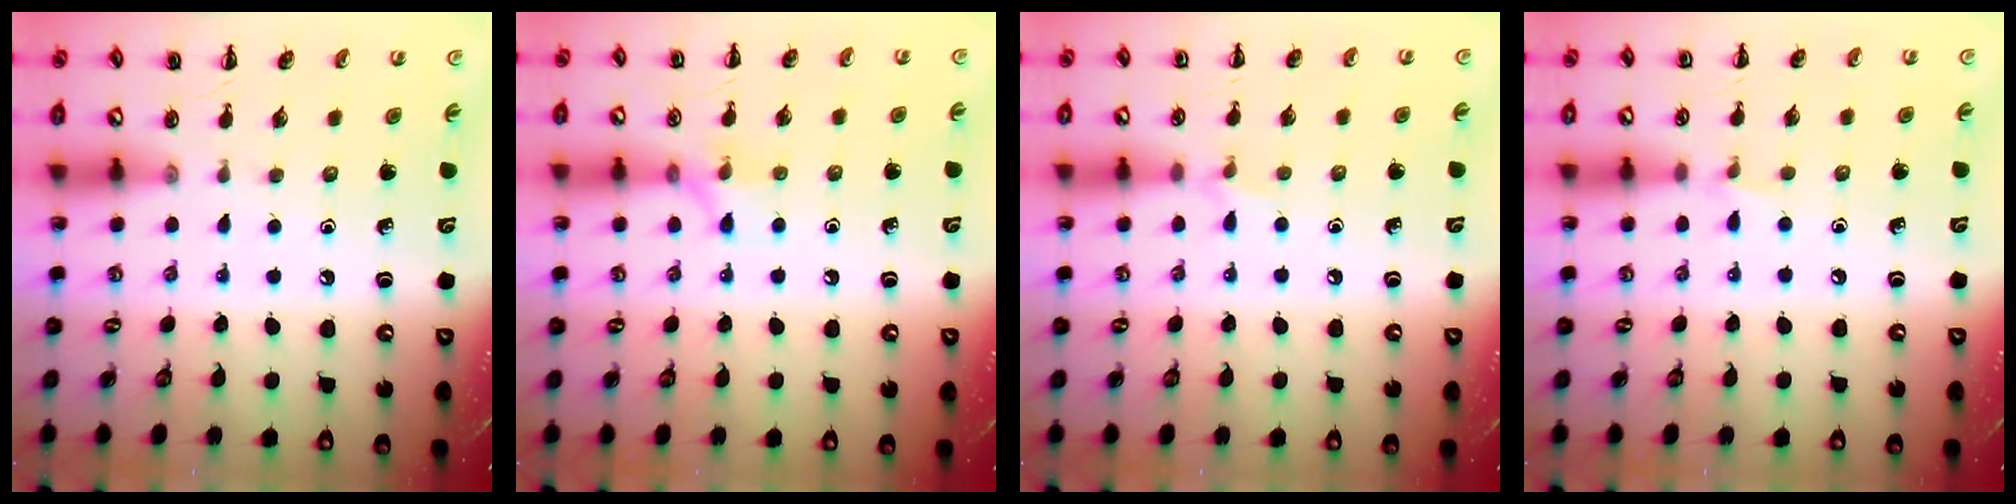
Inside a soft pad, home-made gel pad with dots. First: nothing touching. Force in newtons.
{"total": 5.6, "press": 5.5, "slide": 1.1}
{"total": 4.4, "press": 4.1, "slide": 1.6}
{"total": 3.5, "press": 3.3, "slide": 1.0}